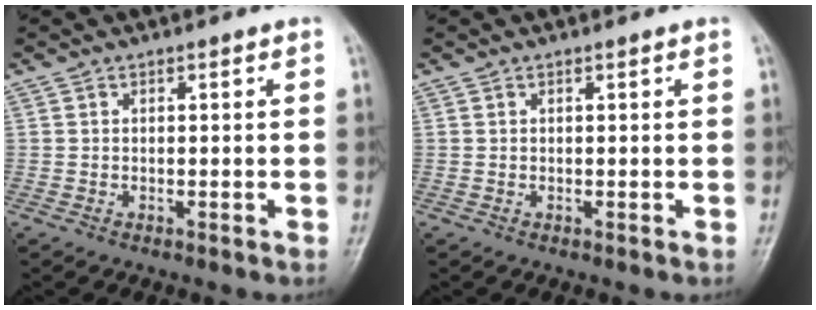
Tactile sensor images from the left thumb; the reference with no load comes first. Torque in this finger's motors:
{"motor_torque": [0.06, 0.06, -0.02, -0.02, 0.00]}